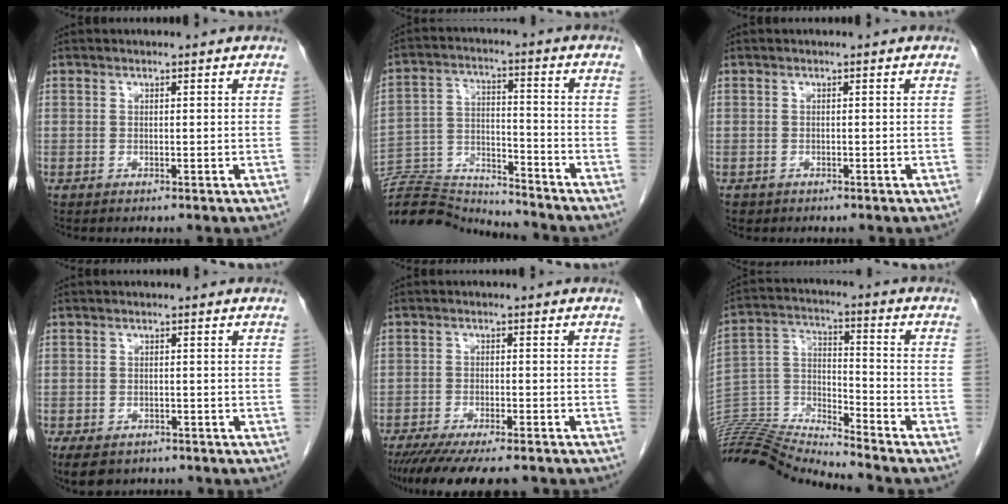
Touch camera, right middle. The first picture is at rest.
{"total": 14.0, "force": [-14.0, 0.1, 1.0], "torque": [-0.017, 0.018, -0.239]}
{"total": 0.8, "force": [-0.6, 0.6, 0.1], "torque": [-0.011, 0.001, -0.007]}
{"total": 7.3, "force": [-5.1, 4.2, 3.0], "torque": [-0.051, -0.006, -0.071]}
{"total": 13.2, "force": [-10.8, 2.7, 7.1], "torque": [-0.119, -0.024, -0.161]}
{"total": 15.9, "force": [-15.6, -1.3, 2.5], "torque": [-0.043, 0.034, -0.281]}